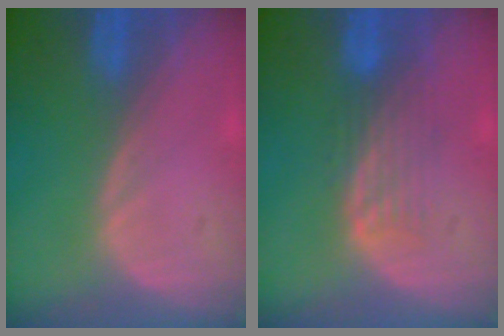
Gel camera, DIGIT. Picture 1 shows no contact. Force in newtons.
{"total": 4.3, "press": 3.7, "slide": 2.2}